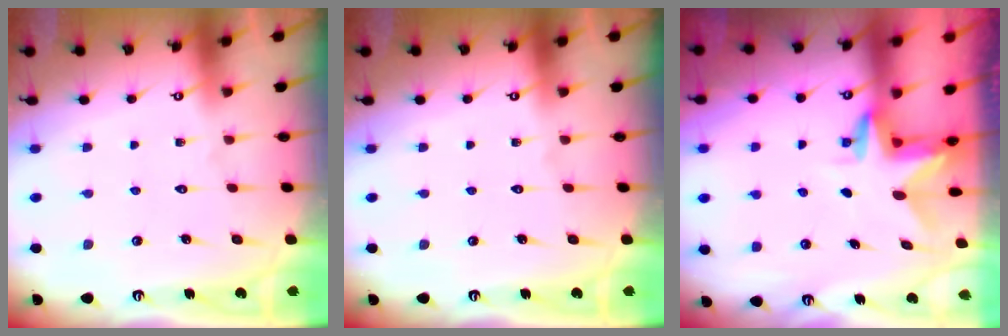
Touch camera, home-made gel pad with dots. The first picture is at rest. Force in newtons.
{"total": 0.0}
{"total": 2.9, "press": 2.9, "slide": 0.2}